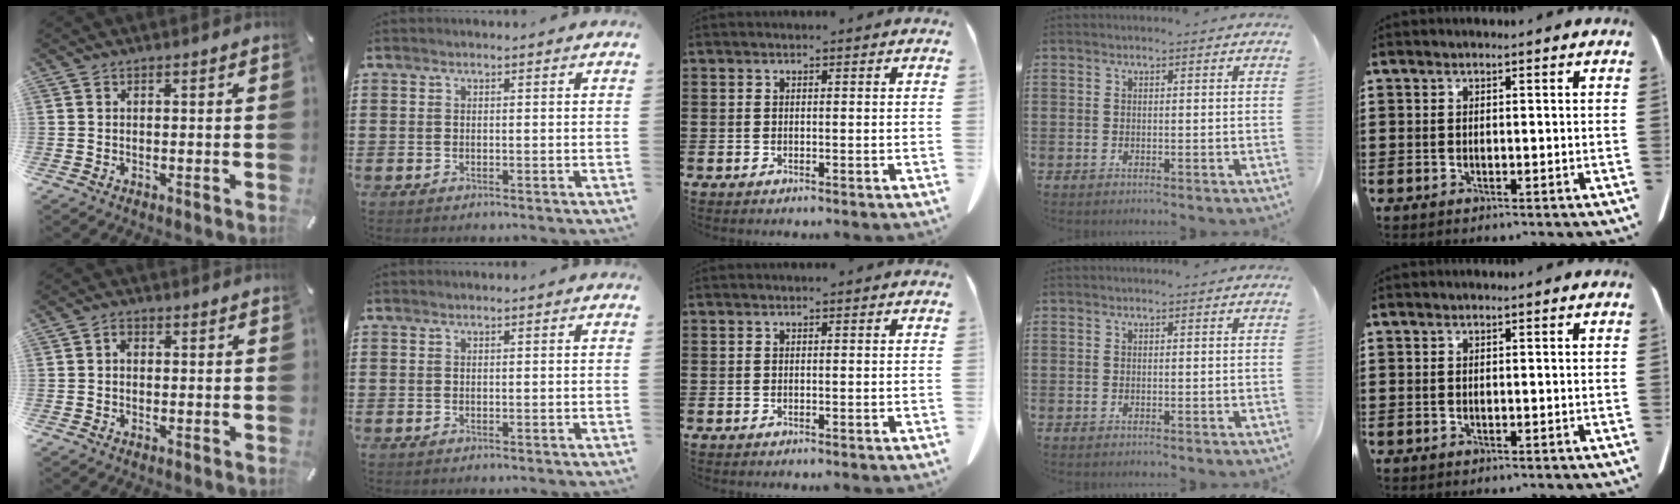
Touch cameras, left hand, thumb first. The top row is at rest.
{"thumb": {"total": 1.6, "force": [0.0, 1.3, 1.0], "torque": [-0.020, 0.007, -0.001]}}